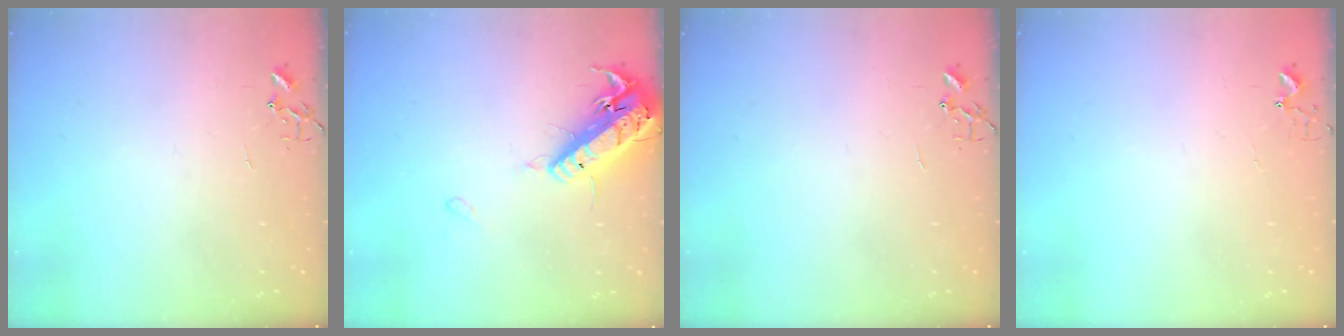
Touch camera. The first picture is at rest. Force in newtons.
{"total": 17.3, "press": 16.9, "slide": 3.7}
{"total": 0.0}
{"total": 2.9, "press": 2.9, "slide": 0.3}